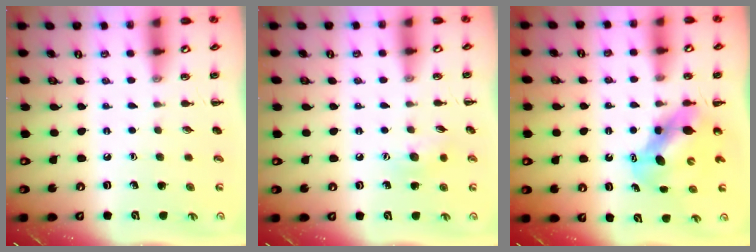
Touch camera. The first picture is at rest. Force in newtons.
{"total": 7.2, "press": 7.1, "slide": 1.3}
{"total": 6.4, "press": 6.3, "slide": 0.9}